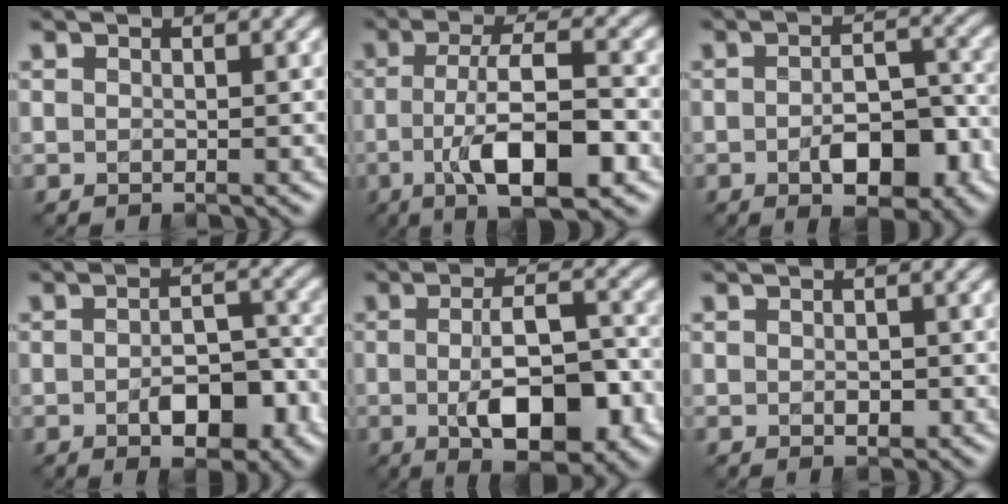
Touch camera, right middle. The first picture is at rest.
{"total": 8.4, "force": [-2.4, 2.5, 7.7], "torque": [-0.136, 0.005, -0.046]}
{"total": 6.4, "force": [-2.0, 3.2, 5.2], "torque": [-0.081, -0.001, -0.027]}
{"total": 5.5, "force": [-1.8, 2.9, 4.3], "torque": [-0.066, 0.000, -0.024]}
{"total": 8.2, "force": [-1.8, 3.2, 7.3], "torque": [-0.119, -0.004, -0.026]}
{"total": 0.9, "force": [0.1, 0.6, 0.6], "torque": [-0.010, -0.001, 0.001]}